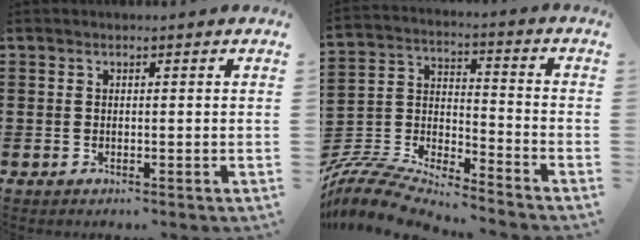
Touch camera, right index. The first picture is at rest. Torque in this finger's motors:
{"motor_torque": [0.28, 1.85, 0.17, 0.10]}